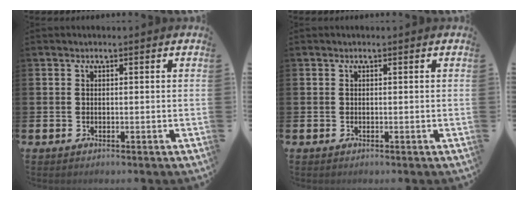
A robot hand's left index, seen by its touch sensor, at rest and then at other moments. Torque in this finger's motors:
{"motor_torque": [-0.04, 0.03, 0.00, -0.01]}